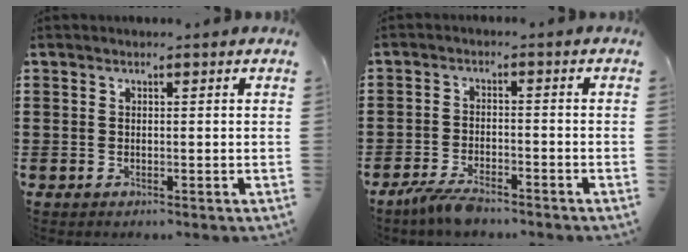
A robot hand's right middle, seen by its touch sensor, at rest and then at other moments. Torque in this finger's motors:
{"motor_torque": [2.14, 0.00, 0.07, 0.03]}